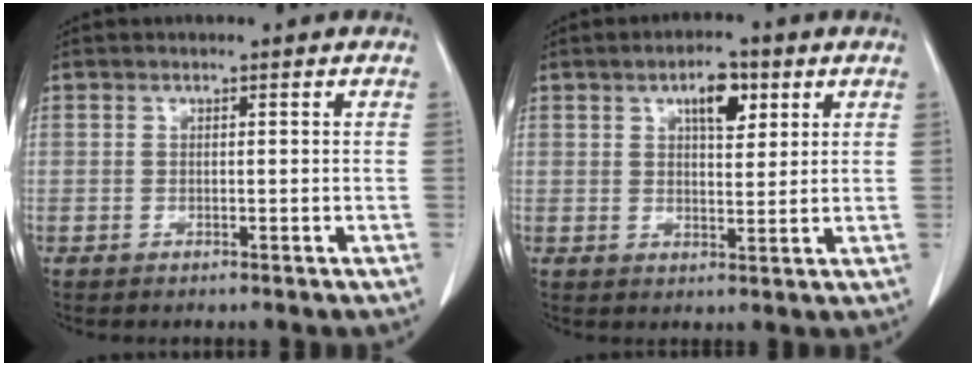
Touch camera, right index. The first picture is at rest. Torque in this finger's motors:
{"motor_torque": [0.15, 0.15, 0.13, 0.05]}